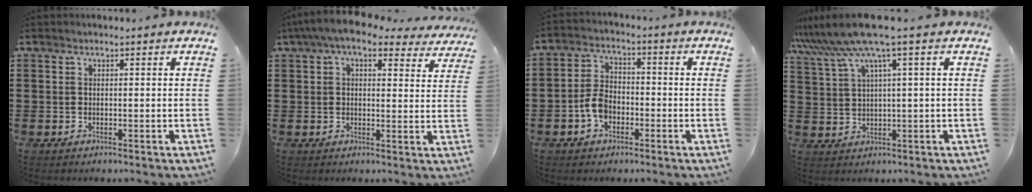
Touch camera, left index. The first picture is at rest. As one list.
[{"total": 6.8, "force": [5.3, 1.5, 4.0], "torque": [-0.092, -0.010, 0.096]}, {"total": 5.1, "force": [-2.1, 3.2, 3.4], "torque": [-0.088, 0.002, -0.046]}, {"total": 7.5, "force": [4.2, -0.3, 6.2], "torque": [-0.154, -0.029, 0.068]}]